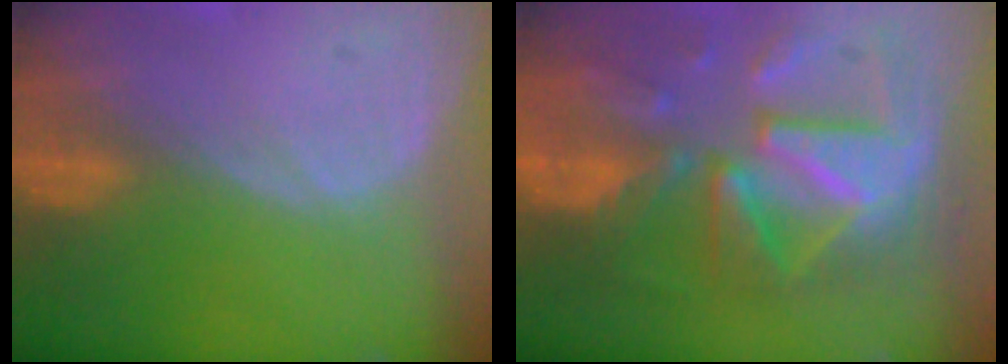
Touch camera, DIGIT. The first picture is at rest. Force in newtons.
{"total": 12.4, "press": 12.3, "slide": 1.1}